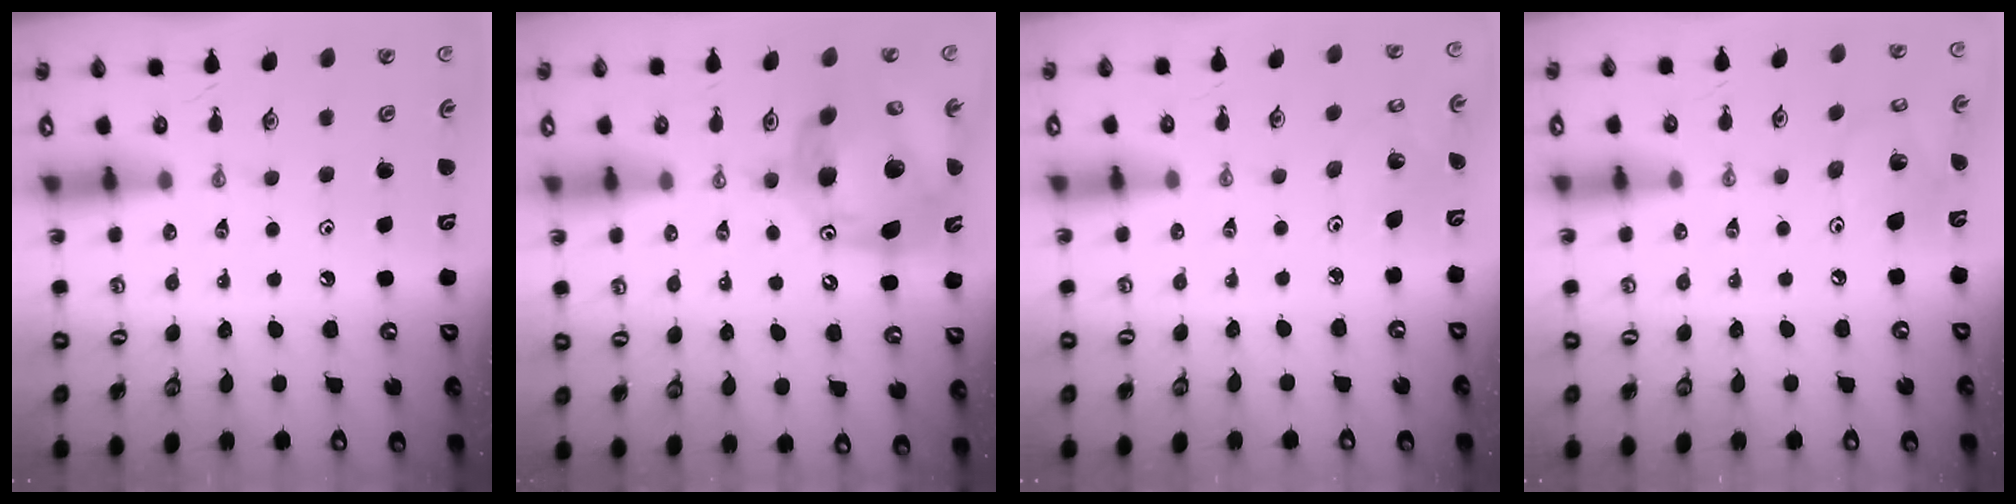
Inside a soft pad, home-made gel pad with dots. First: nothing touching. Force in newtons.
{"total": 19.2, "press": 19.0, "slide": 2.2}
{"total": 2.3, "press": 2.3, "slide": 0.2}
{"total": 11.2, "press": 11.0, "slide": 2.0}